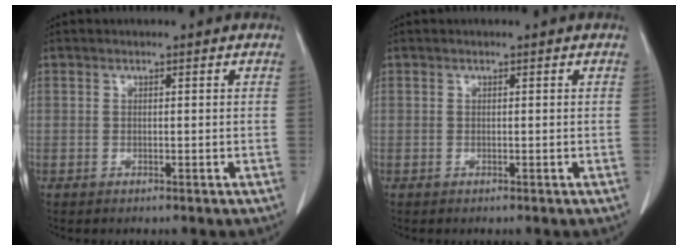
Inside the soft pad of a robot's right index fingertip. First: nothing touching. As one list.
[{"total": 0.0}]